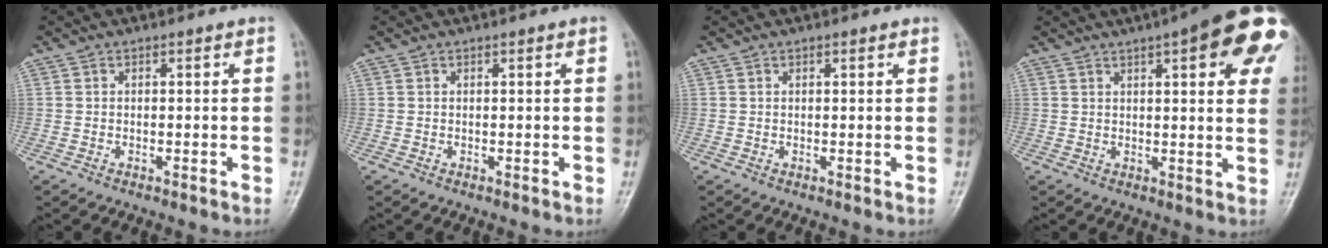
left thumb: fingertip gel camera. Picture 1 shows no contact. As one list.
[{"total": 0.6, "force": [0.2, 0.0, 0.6], "torque": [-0.010, 0.001, 0.002]}, {"total": 0.7, "force": [0.4, 0.2, 0.6], "torque": [-0.008, 0.000, 0.006]}, {"total": 19.8, "force": [8.7, 5.5, 16.9], "torque": [-0.202, -0.003, 0.101]}]